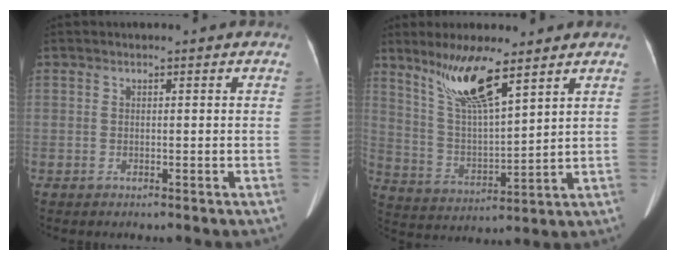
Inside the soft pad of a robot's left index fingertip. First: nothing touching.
{"total": 10.9, "force": [7.6, 1.2, 7.7], "torque": [-0.158, -0.003, 0.152]}